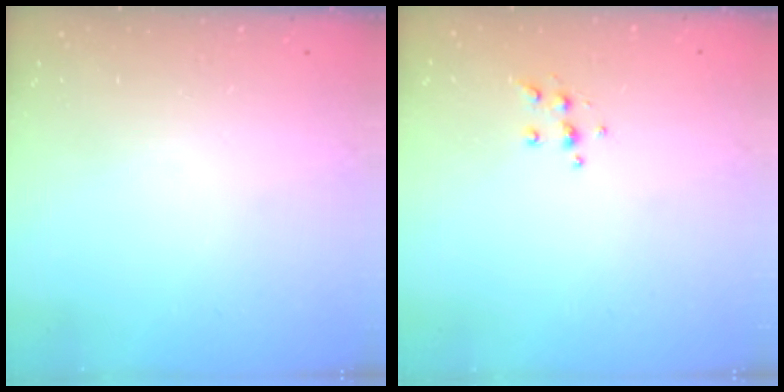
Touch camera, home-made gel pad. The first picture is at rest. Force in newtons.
{"total": 6.7, "press": 6.7, "slide": 0.8}